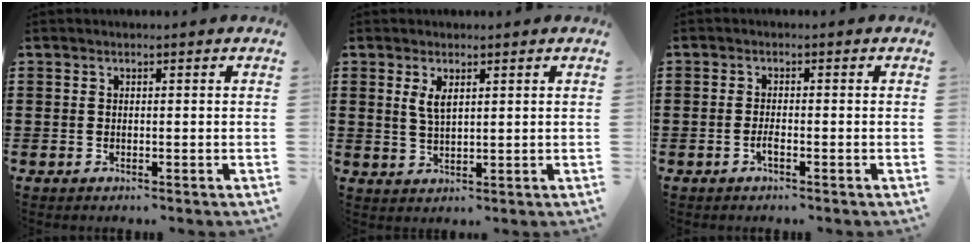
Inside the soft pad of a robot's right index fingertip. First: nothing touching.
{"total": 2.8, "force": [1.3, 1.0, 2.2], "torque": [-0.048, 0.004, 0.021]}
{"total": 1.5, "force": [-0.8, 0.3, 1.2], "torque": [-0.025, -0.002, -0.013]}